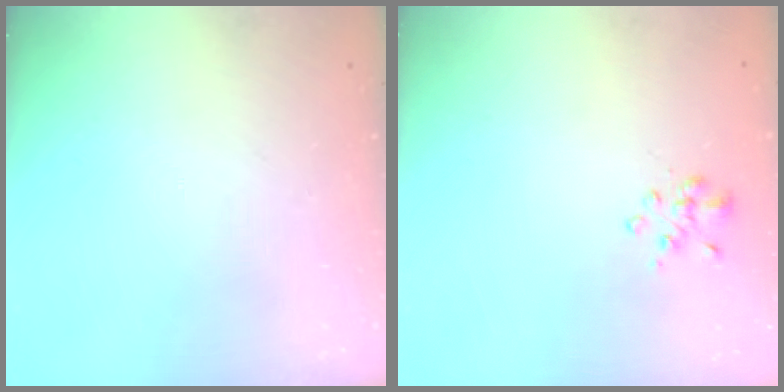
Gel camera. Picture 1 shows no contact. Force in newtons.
{"total": 1.9, "press": 1.7, "slide": 0.8}